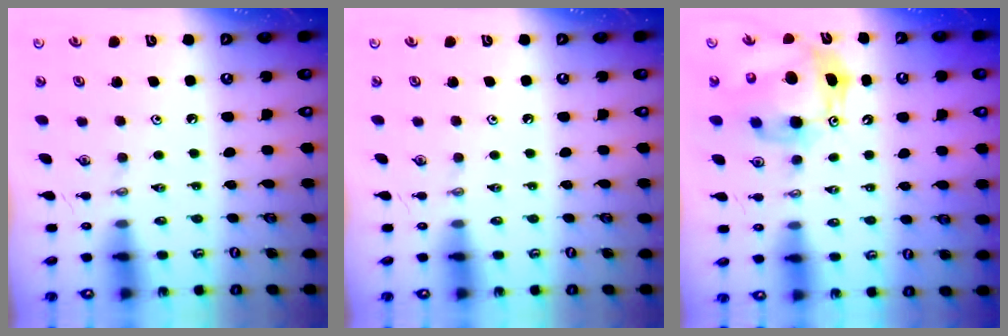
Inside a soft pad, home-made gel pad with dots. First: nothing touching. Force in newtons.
{"total": 0.0}
{"total": 13.2, "press": 12.9, "slide": 2.6}